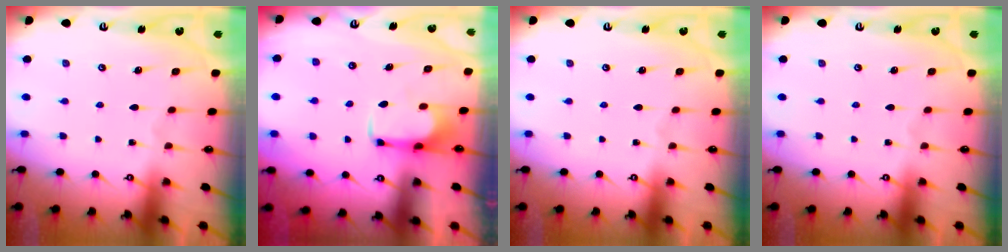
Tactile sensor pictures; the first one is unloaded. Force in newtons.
{"total": 2.0, "press": 2.0, "slide": 0.3}
{"total": 0.0}
{"total": 0.0}